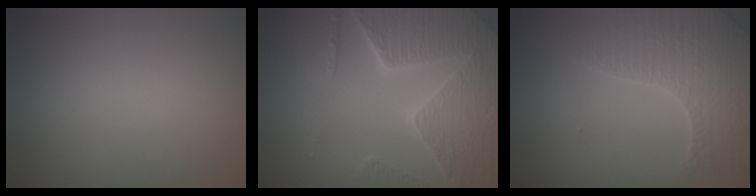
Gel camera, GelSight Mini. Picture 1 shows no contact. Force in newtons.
{"total": 8.2, "press": 6.1, "slide": 5.5}
{"total": 4.4, "press": 4.3, "slide": 1.1}